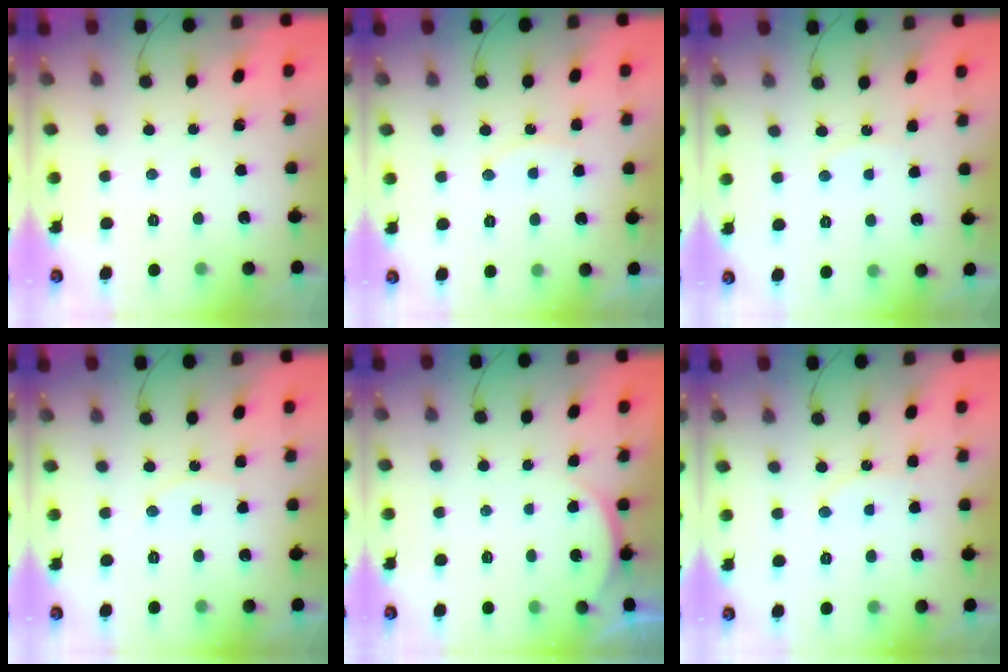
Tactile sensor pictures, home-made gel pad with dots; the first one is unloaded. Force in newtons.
{"total": 6.5, "press": 6.5, "slide": 0.5}
{"total": 5.0, "press": 5.0, "slide": 0.6}
{"total": 5.8, "press": 5.7, "slide": 0.5}
{"total": 2.8, "press": 2.1, "slide": 1.7}
{"total": 6.4, "press": 6.4, "slide": 0.2}